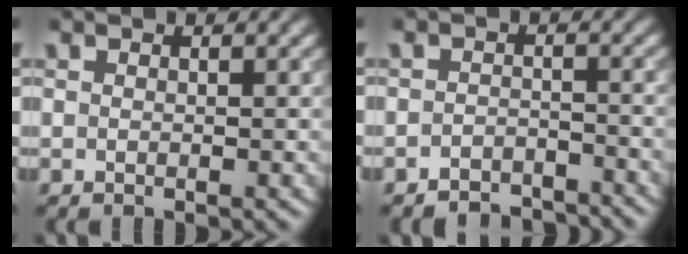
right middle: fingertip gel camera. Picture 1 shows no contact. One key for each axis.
{"total": 3.4, "fx": -3.2, "fy": 0.9, "fz": 0.4, "tx": 0.000, "ty": 0.004, "tz": -0.054}